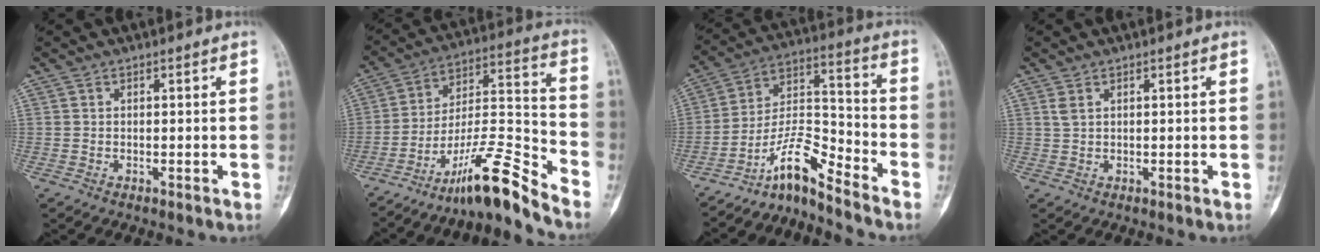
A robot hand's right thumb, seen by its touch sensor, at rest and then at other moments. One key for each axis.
{"total": 14.6, "fx": -11.6, "fy": 1.2, "fz": 8.7, "tx": -0.153, "ty": 0.107, "tz": -0.202}
{"total": 9.8, "fx": -8.3, "fy": 1.5, "fz": 5.0, "tx": -0.097, "ty": 0.101, "tz": -0.156}
{"total": 1.4, "fx": 0.8, "fy": 0.6, "fz": 1.0, "tx": -0.023, "ty": 0.007, "tz": 0.023}